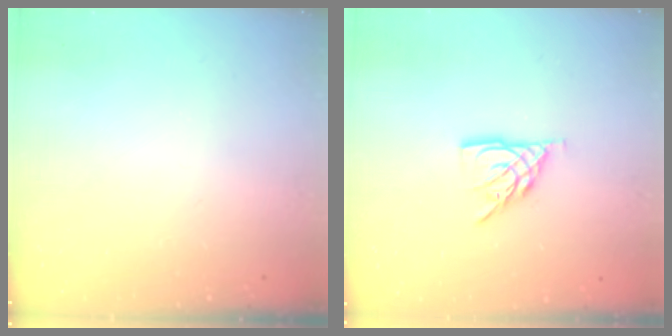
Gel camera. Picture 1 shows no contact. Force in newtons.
{"total": 8.3, "press": 8.2, "slide": 0.9}